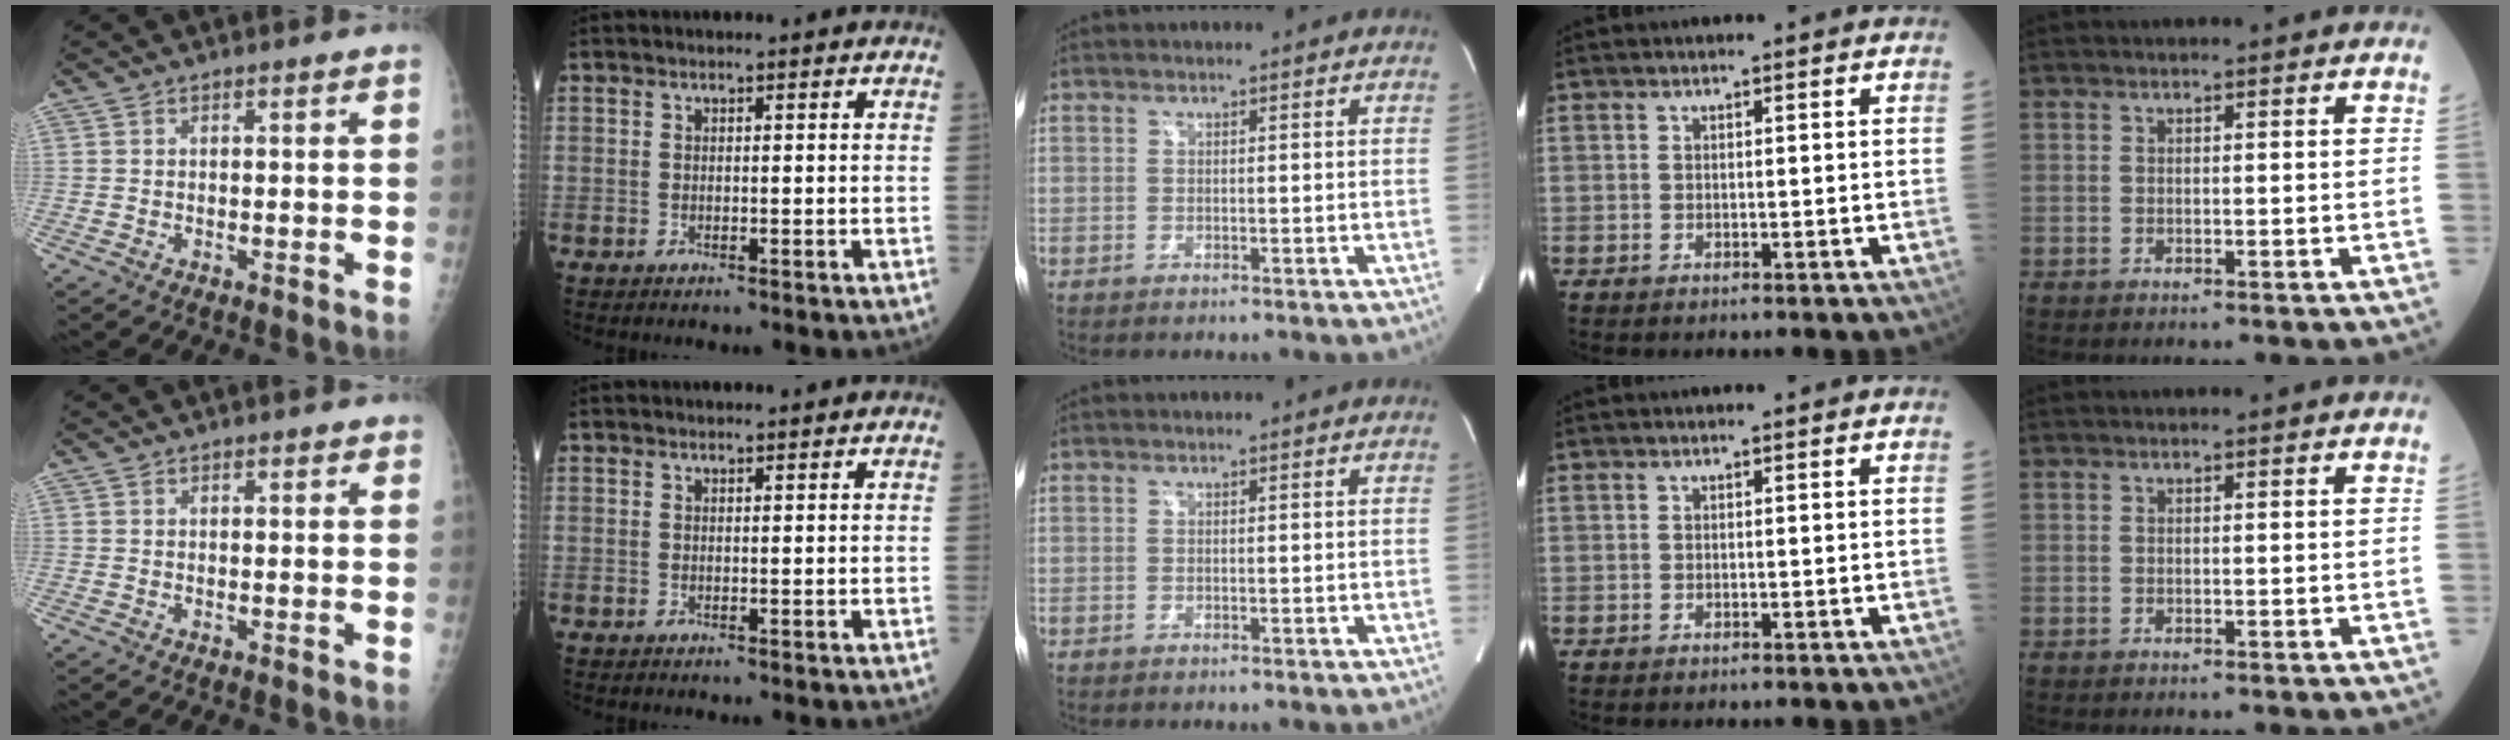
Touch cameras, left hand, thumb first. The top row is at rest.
{"thumb": {"total": 1.0, "force": [0.8, 0.6, 0.1], "torque": [0.009, -0.005, 0.005]}, "index": {"total": 0.6, "force": [0.6, 0.1, 0.0], "torque": [-0.002, 0.002, 0.008]}}